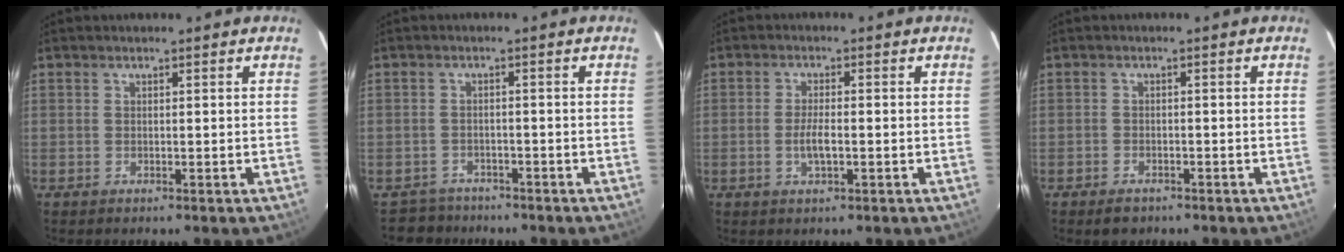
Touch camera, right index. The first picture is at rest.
{"total": 4.4, "force": [-3.6, 2.4, -0.5], "torque": [0.000, 0.010, -0.061]}
{"total": 3.4, "force": [-1.0, 1.0, 3.1], "torque": [-0.063, -0.004, -0.017]}
{"total": 2.9, "force": [-2.1, 1.7, 1.0], "torque": [-0.026, -0.001, -0.031]}